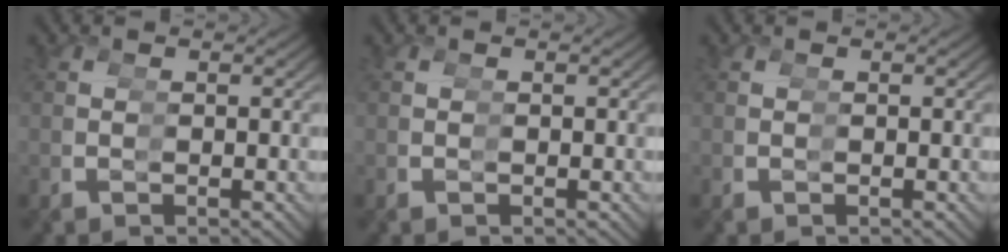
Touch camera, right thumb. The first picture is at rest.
{"total": 0.0}
{"total": 0.0}